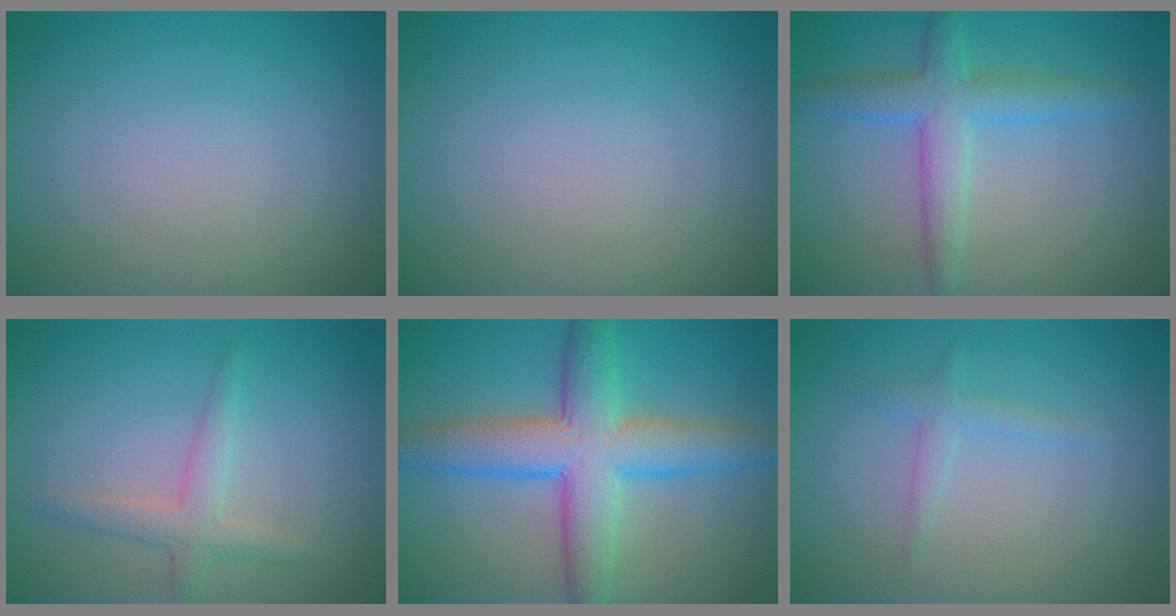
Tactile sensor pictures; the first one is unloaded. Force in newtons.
{"total": 0.0}
{"total": 4.1, "press": 4.1, "slide": 0.0}
{"total": 2.4, "press": 2.4, "slide": 0.1}
{"total": 8.0, "press": 8.0, "slide": 0.2}
{"total": 1.3, "press": 1.3, "slide": 0.1}